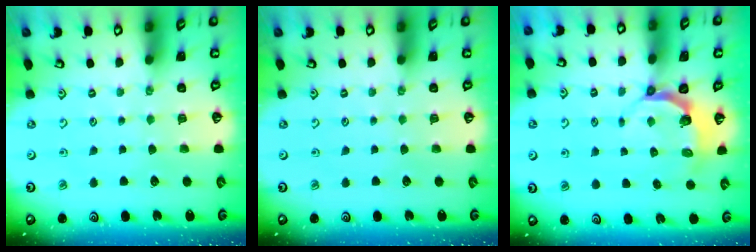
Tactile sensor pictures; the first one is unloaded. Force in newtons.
{"total": 0.0}
{"total": 4.7, "press": 3.7, "slide": 2.8}